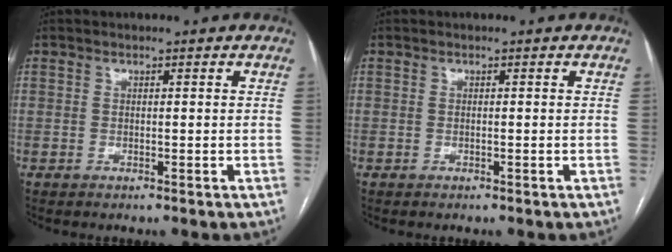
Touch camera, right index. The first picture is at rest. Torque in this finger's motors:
{"motor_torque": [0.29, 0.25, 0.11, 0.01]}